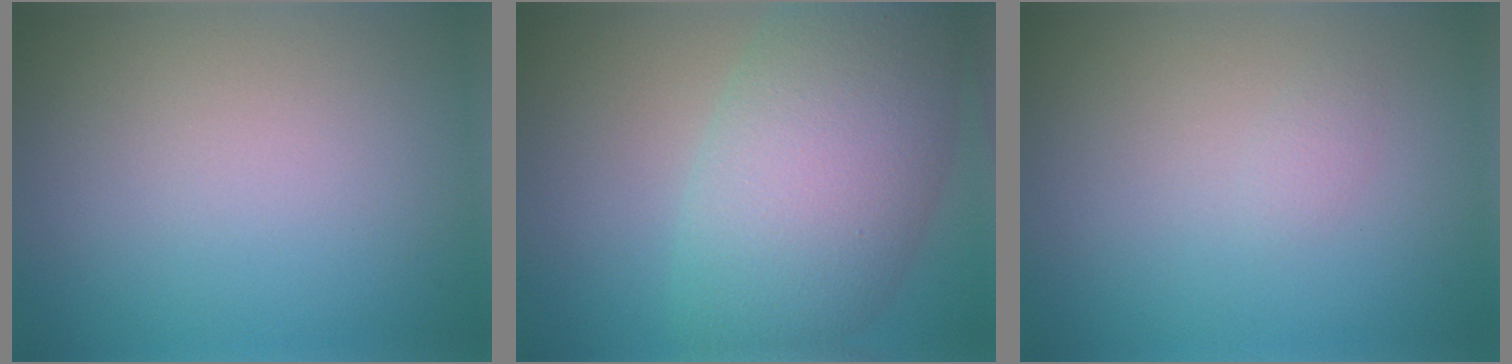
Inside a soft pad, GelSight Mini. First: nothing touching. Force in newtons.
{"total": 10.0, "press": 10.0, "slide": 0.3}
{"total": 0.7, "press": 0.7, "slide": 0.1}